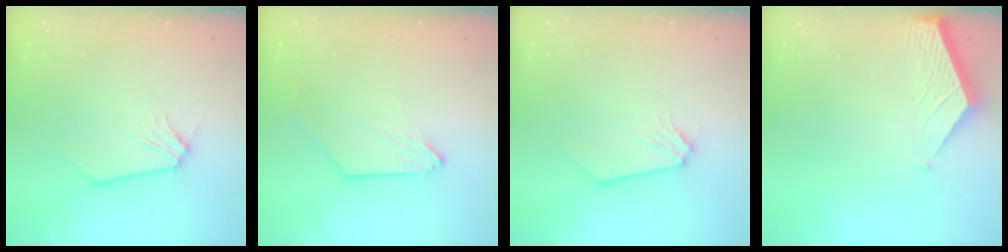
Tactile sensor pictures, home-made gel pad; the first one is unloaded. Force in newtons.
{"total": 2.0, "press": 2.0, "slide": 0.5}
{"total": 0.0}
{"total": 3.6, "press": 3.5, "slide": 0.3}